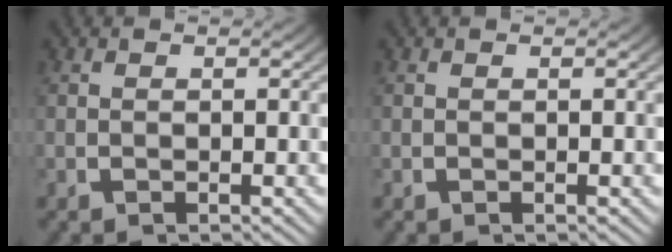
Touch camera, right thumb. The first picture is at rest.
{"total": 0.0}